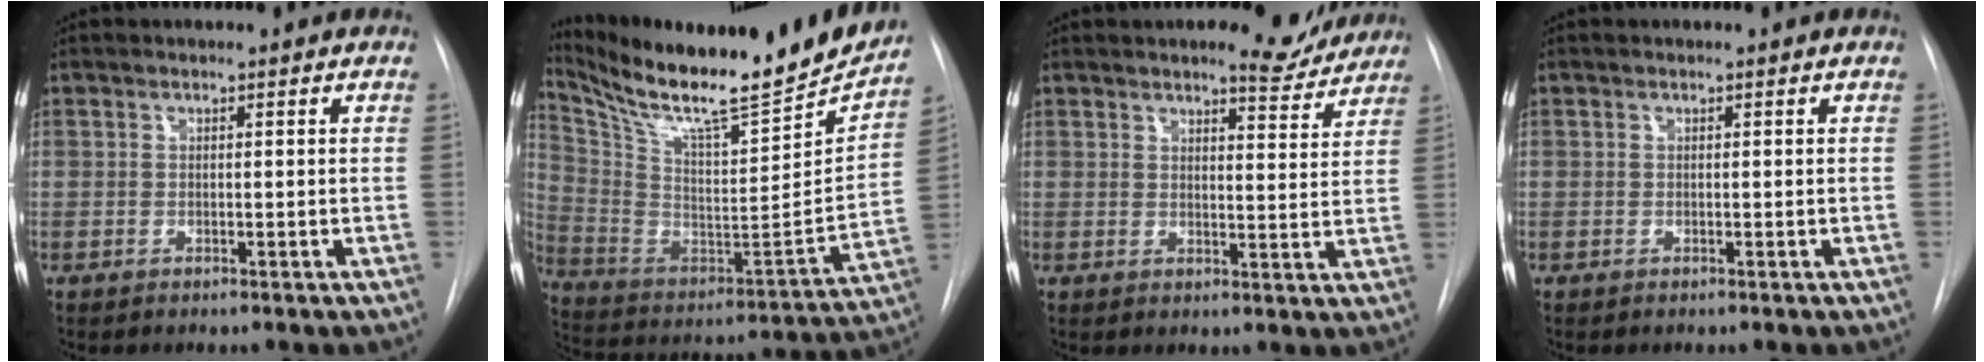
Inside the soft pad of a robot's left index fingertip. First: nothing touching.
{"total": 25.9, "force": [22.6, 2.2, 12.4], "torque": [-0.224, -0.061, 0.345]}
{"total": 6.4, "force": [5.9, 1.6, 2.1], "torque": [-0.022, -0.011, 0.067]}
{"total": 0.0}